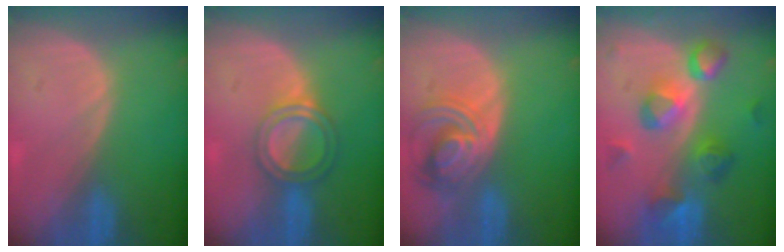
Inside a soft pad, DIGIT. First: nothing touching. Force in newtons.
{"total": 5.1, "press": 4.6, "slide": 2.1}
{"total": 7.5, "press": 6.7, "slide": 3.5}
{"total": 9.2, "press": 8.6, "slide": 3.3}